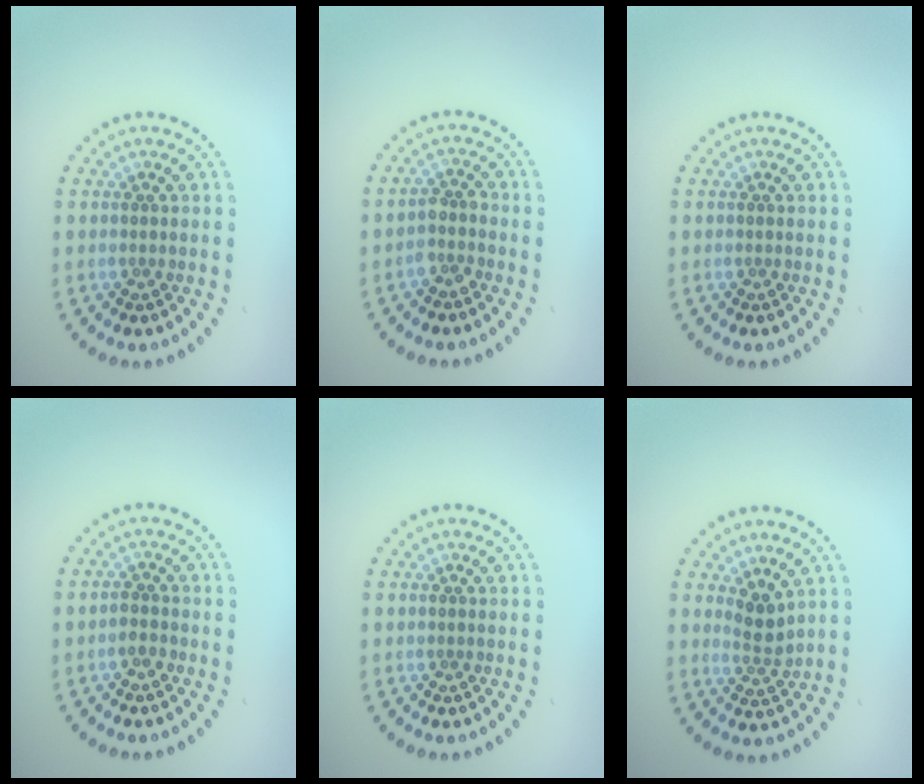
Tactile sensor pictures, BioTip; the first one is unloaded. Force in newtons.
{"total": 1.7, "press": 1.5, "slide": 0.7}
{"total": 0.0}
{"total": 1.1, "press": 0.9, "slide": 0.5}
{"total": 0.0}
{"total": 1.8, "press": 1.4, "slide": 1.2}